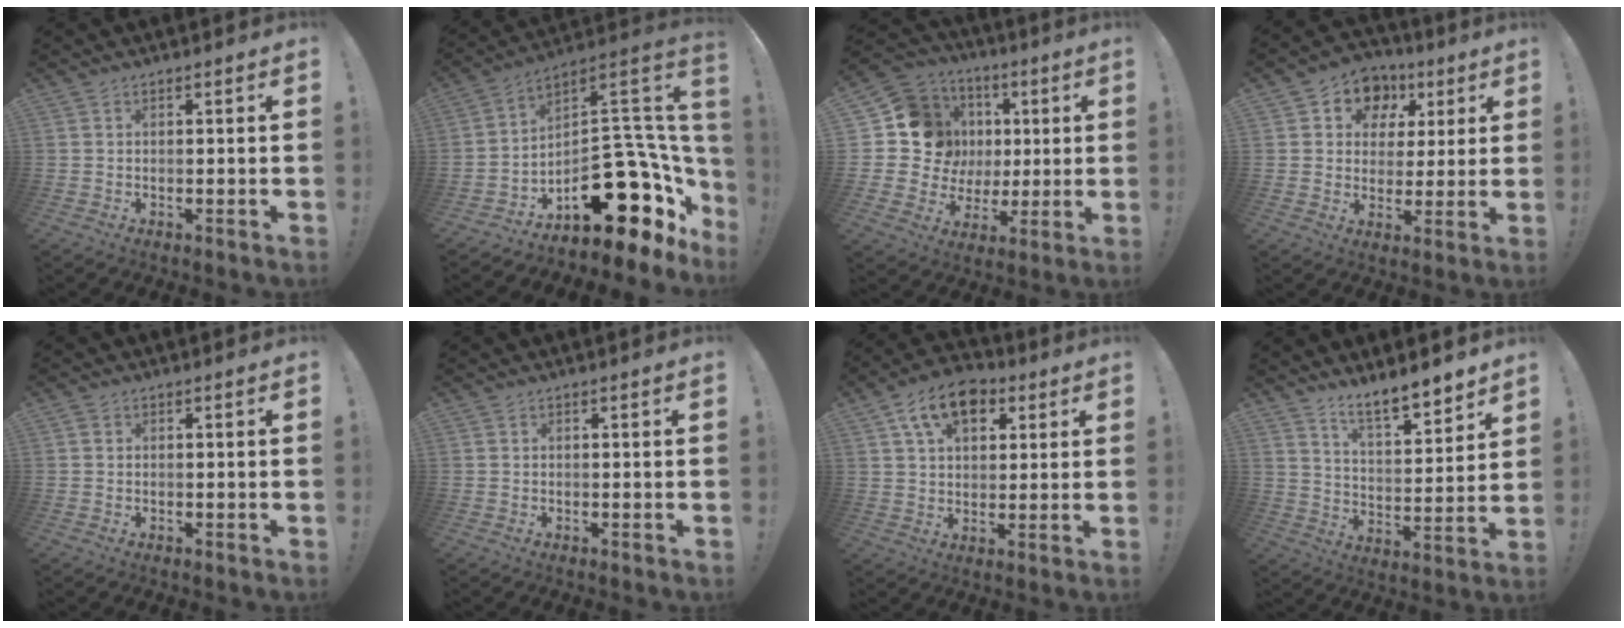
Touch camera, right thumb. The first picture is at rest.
{"total": 21.1, "force": [-6.1, 11.5, 16.6], "torque": [-0.204, 0.014, -0.077]}
{"total": 16.8, "force": [3.7, 15.0, 6.7], "torque": [-0.095, -0.016, 0.102]}
{"total": 9.8, "force": [3.8, 8.4, 3.3], "torque": [-0.046, -0.016, 0.076]}
{"total": 0.6, "force": [0.1, 0.6, 0.1], "torque": [-0.001, 0.003, 0.002]}
{"total": 0.0}
{"total": 12.9, "force": [5.8, 8.7, 7.6], "torque": [-0.123, -0.006, 0.110]}
{"total": 9.9, "force": [8.7, 2.2, 4.2], "torque": [-0.062, -0.069, 0.157]}